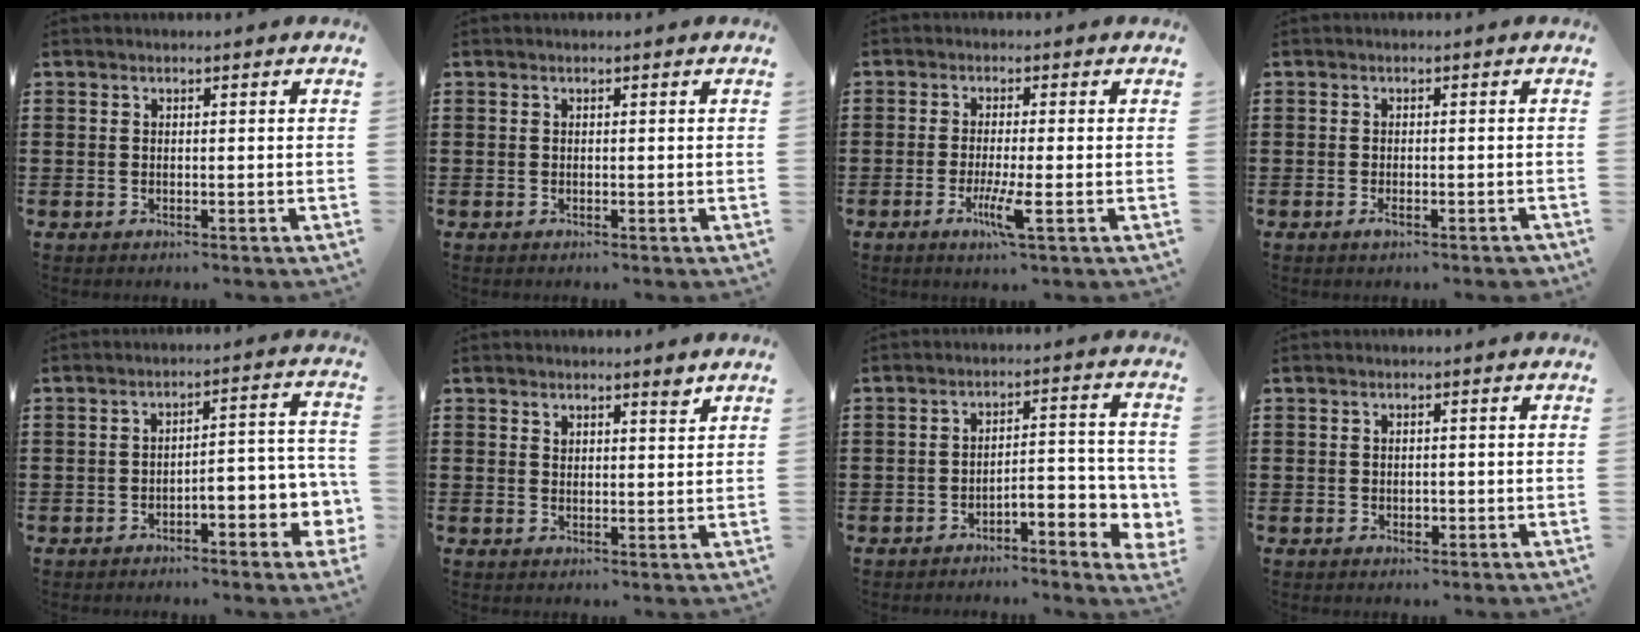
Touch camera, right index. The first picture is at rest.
{"total": 0.0}
{"total": 5.0, "force": [-2.0, 0.2, 4.6], "torque": [-0.096, -0.024, -0.038]}
{"total": 1.5, "force": [-0.9, 0.3, 1.2], "torque": [-0.021, -0.002, -0.017]}
{"total": 4.0, "force": [-2.5, 1.1, 2.8], "torque": [-0.043, 0.001, -0.052]}
{"total": 2.4, "force": [2.2, 0.4, 0.8], "torque": [-0.011, -0.002, 0.039]}
{"total": 4.1, "force": [-2.7, 1.1, 2.8], "torque": [-0.050, 0.003, -0.055]}
{"total": 0.9, "force": [0.0, 0.6, 0.6], "torque": [-0.013, 0.003, -0.001]}